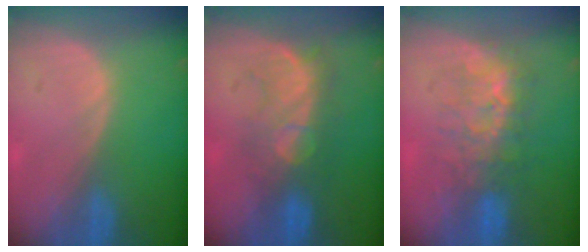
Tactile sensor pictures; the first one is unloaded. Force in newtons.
{"total": 8.2, "press": 7.9, "slide": 2.3}
{"total": 7.6, "press": 7.2, "slide": 2.3}